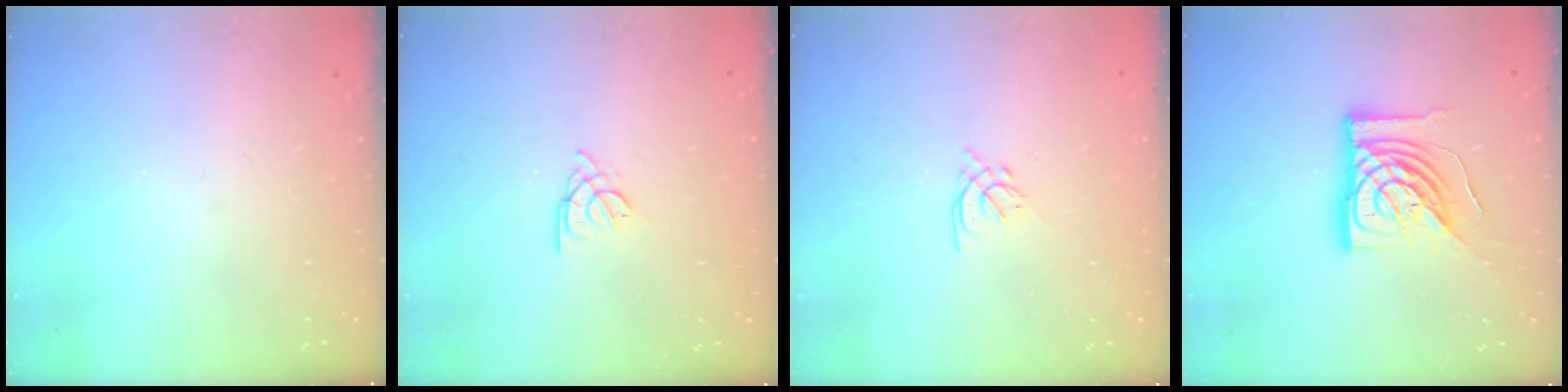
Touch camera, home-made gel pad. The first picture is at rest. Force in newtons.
{"total": 1.8, "press": 1.7, "slide": 0.5}
{"total": 1.3, "press": 1.1, "slide": 0.6}
{"total": 18.1, "press": 18.0, "slide": 2.4}